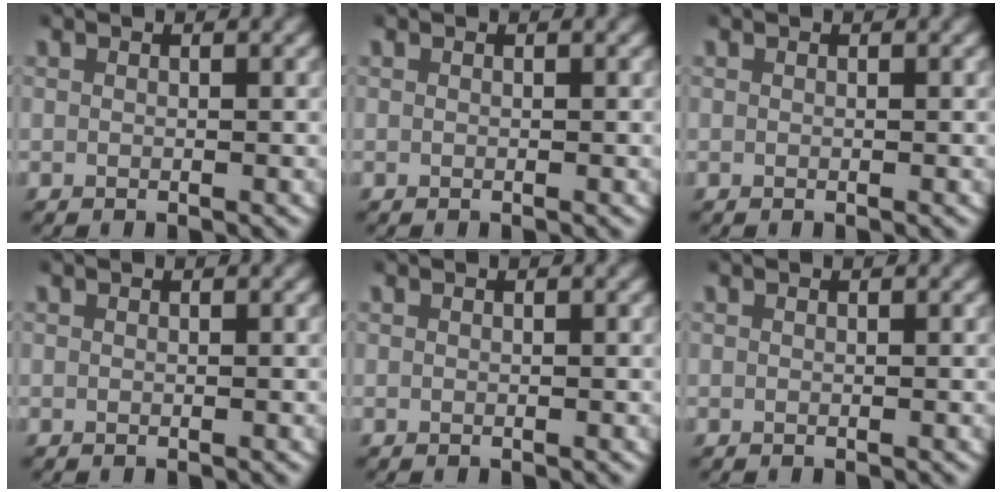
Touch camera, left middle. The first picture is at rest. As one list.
[{"total": 0.0}, {"total": 0.0}, {"total": 0.0}, {"total": 0.0}, {"total": 0.0}]